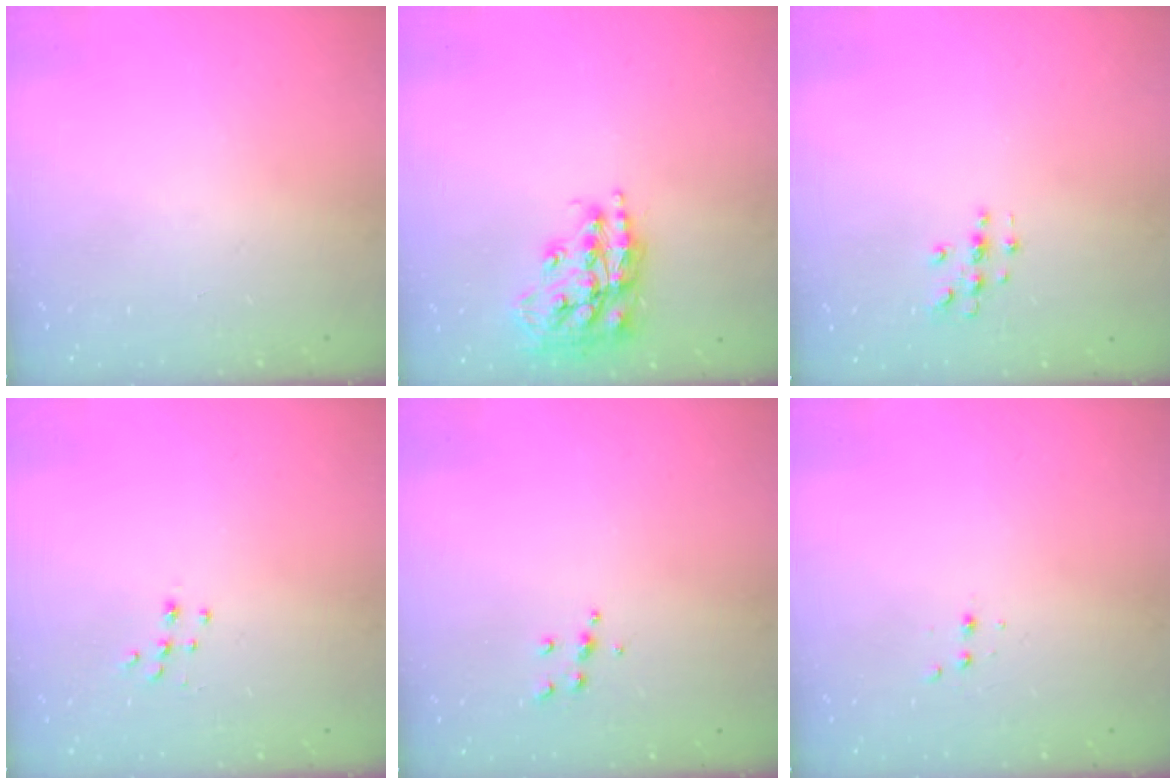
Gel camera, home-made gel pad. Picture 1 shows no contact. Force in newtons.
{"total": 18.7, "press": 18.6, "slide": 1.6}
{"total": 3.0, "press": 3.0, "slide": 0.3}
{"total": 6.8, "press": 6.8, "slide": 0.5}
{"total": 4.8, "press": 4.7, "slide": 0.6}
{"total": 2.5, "press": 2.4, "slide": 0.5}